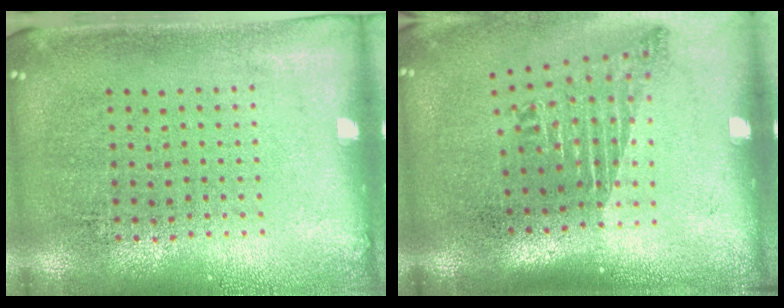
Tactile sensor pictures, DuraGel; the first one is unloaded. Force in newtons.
{"total": 1.8, "press": 1.2, "slide": 1.3}